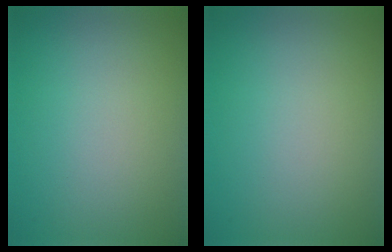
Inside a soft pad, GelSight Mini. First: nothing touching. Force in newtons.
{"total": 0.0}